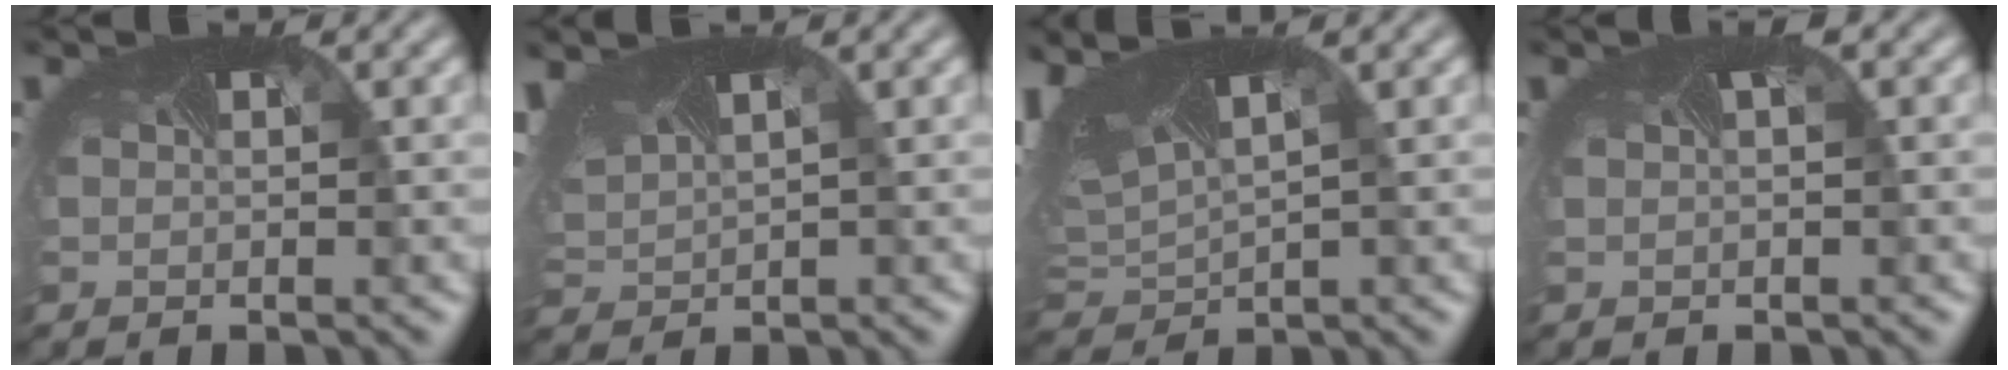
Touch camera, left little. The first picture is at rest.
{"total": 5.7, "force": [2.9, 2.9, 3.9], "torque": [-0.104, 0.019, 0.059]}
{"total": 9.1, "force": [3.8, 4.1, 7.2], "torque": [-0.148, 0.021, 0.070]}
{"total": 1.3, "force": [0.4, 0.4, 1.2], "torque": [-0.018, 0.006, 0.007]}